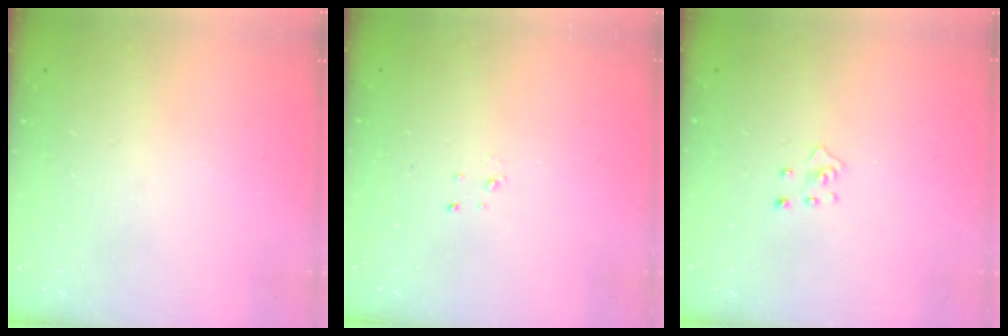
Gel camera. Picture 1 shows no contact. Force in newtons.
{"total": 2.3, "press": 2.3, "slide": 0.3}
{"total": 3.7, "press": 3.6, "slide": 0.4}